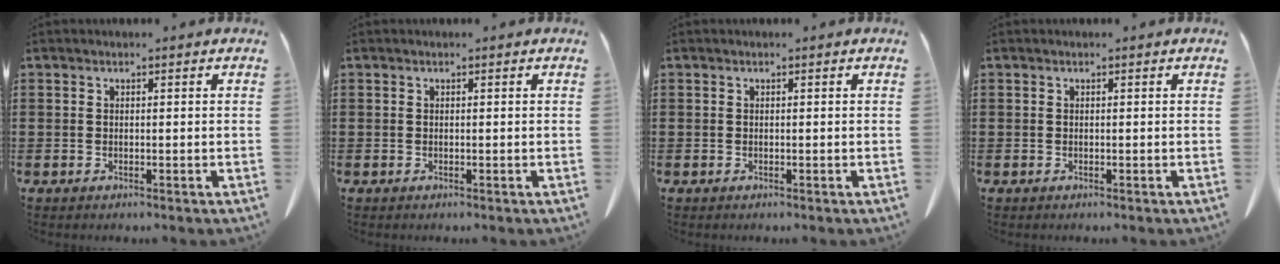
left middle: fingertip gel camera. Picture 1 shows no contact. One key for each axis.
{"total": 0.0}
{"total": 0.0}
{"total": 0.0}